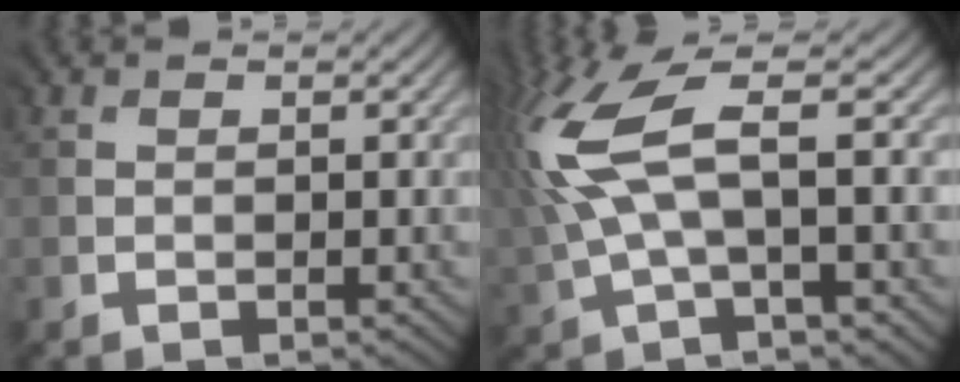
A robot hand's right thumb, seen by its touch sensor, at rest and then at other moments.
{"total": 8.6, "force": [0.9, 2.5, 8.2], "torque": [-0.202, 0.016, 0.019]}